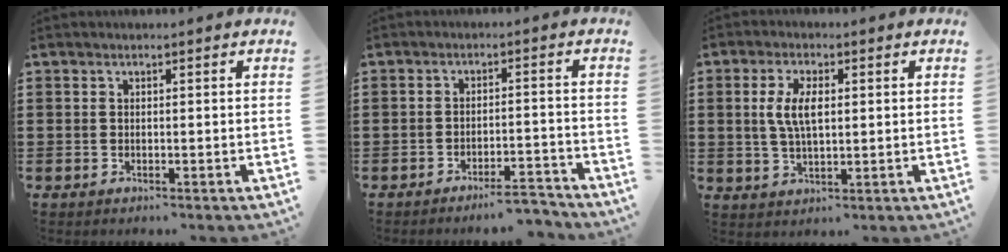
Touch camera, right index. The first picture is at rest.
{"total": 4.1, "force": [-3.8, 0.2, 1.4], "torque": [-0.024, -0.001, -0.075]}
{"total": 5.6, "force": [0.7, 2.4, 5.0], "torque": [-0.109, 0.007, 0.007]}